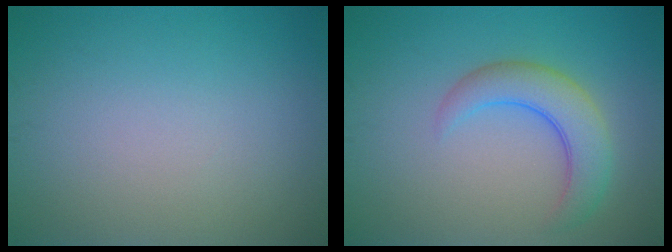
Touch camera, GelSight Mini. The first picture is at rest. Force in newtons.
{"total": 4.3, "press": 4.3, "slide": 0.3}